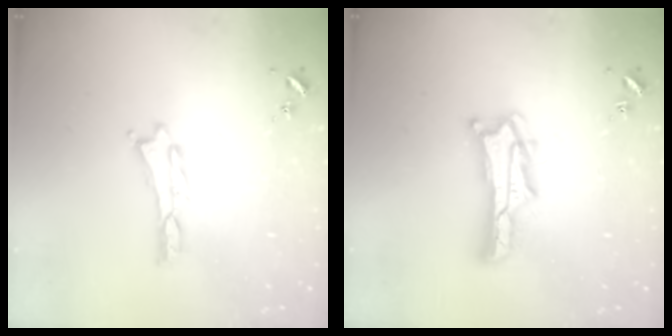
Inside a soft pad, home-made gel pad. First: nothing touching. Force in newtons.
{"total": 6.1, "press": 6.1, "slide": 0.5}